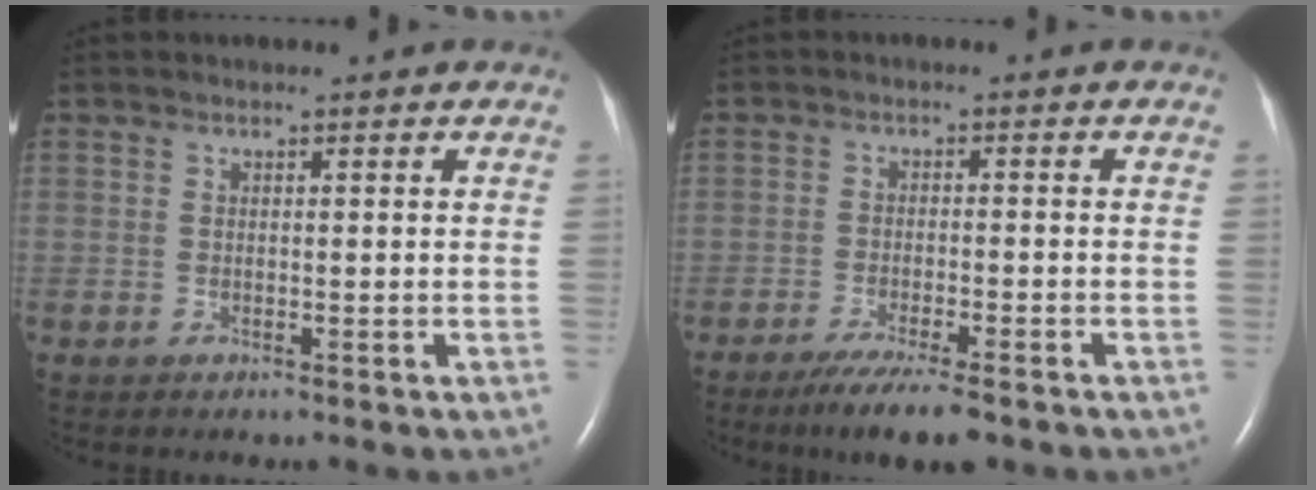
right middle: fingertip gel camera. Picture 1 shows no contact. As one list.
[{"total": 7.3, "force": [-5.4, 0.6, 4.9], "torque": [-0.076, -0.017, -0.085]}]